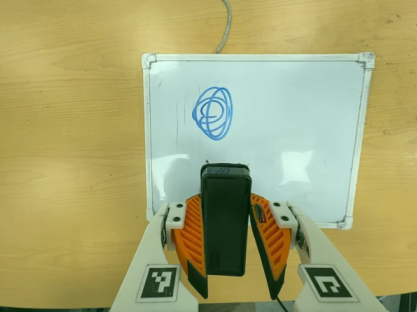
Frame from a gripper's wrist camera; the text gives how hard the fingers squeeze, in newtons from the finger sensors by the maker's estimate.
{"total": 6.7, "left": 4.8, "right": 8.7}